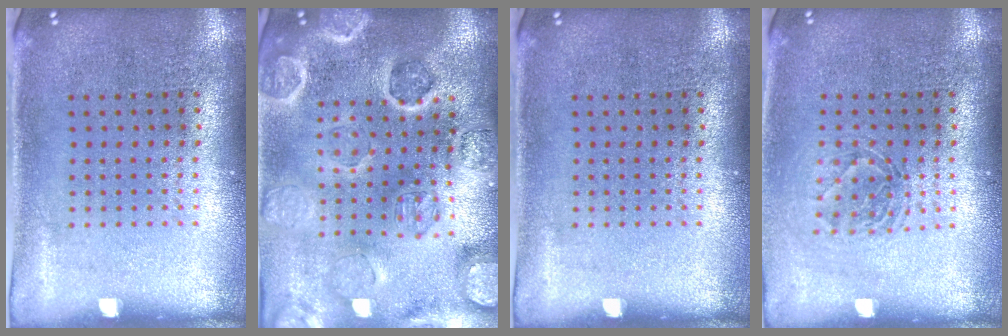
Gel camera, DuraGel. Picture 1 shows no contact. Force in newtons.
{"total": 2.9, "press": 2.9, "slide": 0.3}
{"total": 0.0}
{"total": 1.3, "press": 1.1, "slide": 0.6}